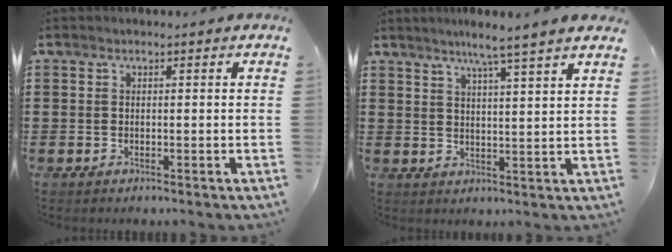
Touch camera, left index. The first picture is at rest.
{"total": 5.0, "force": [4.1, -1.1, 2.7], "torque": [-0.063, -0.014, 0.068]}